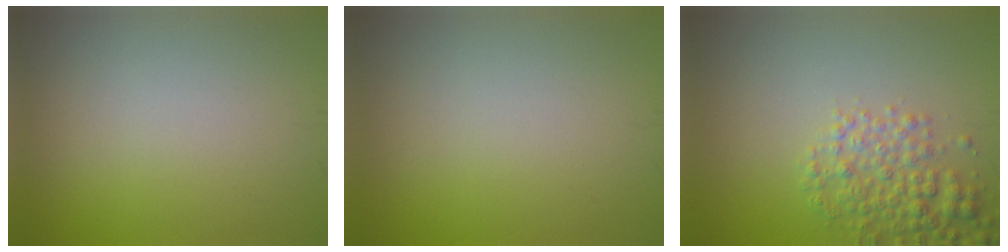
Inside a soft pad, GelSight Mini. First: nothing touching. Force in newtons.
{"total": 0.0}
{"total": 3.9, "press": 3.9, "slide": 0.2}